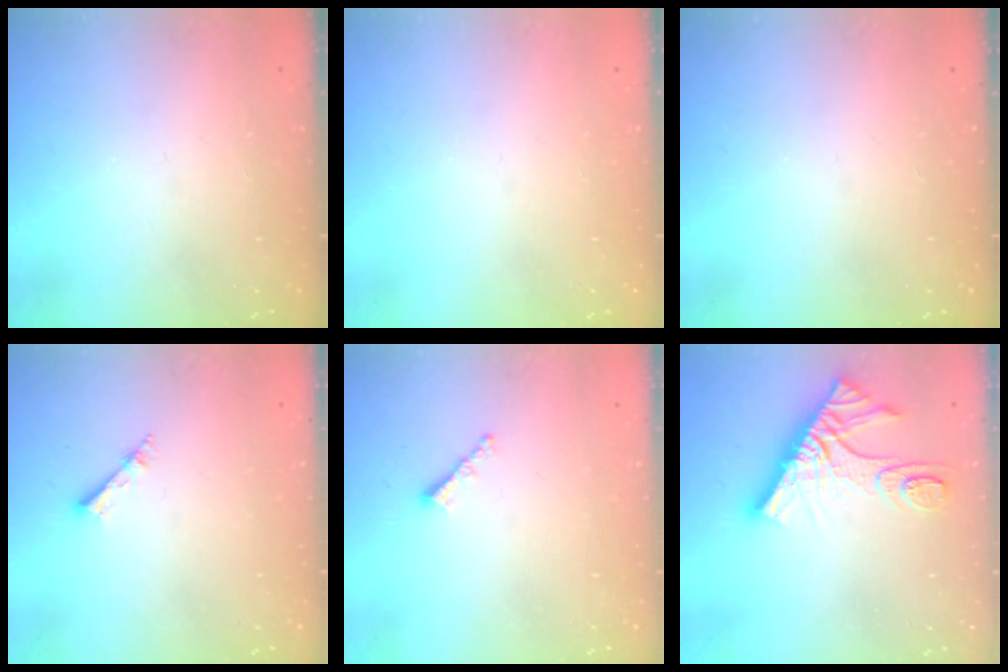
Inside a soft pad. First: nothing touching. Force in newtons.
{"total": 0.0}
{"total": 0.0}
{"total": 2.6, "press": 2.6, "slide": 0.3}
{"total": 1.8, "press": 1.7, "slide": 0.5}
{"total": 14.9, "press": 14.9, "slide": 1.1}